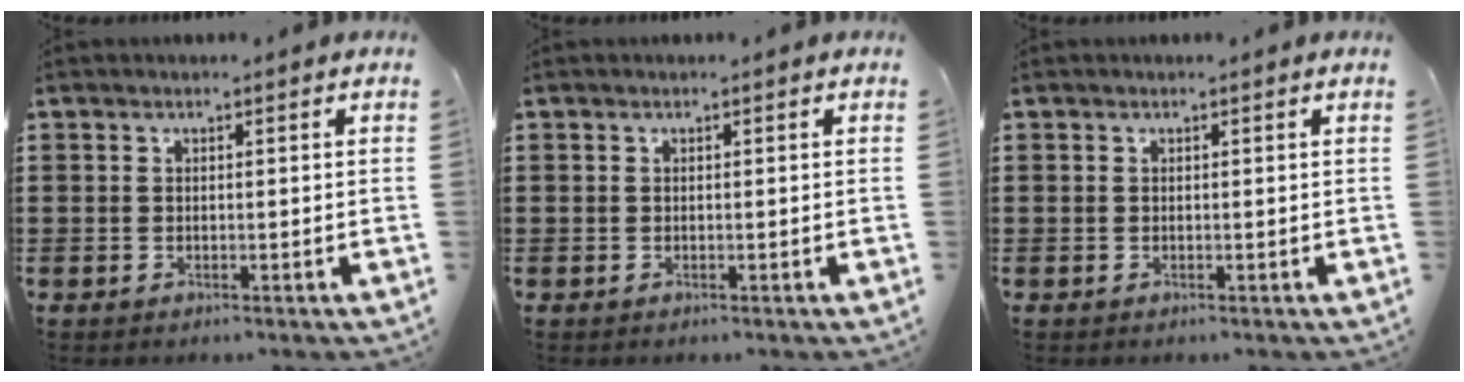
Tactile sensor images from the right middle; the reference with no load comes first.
{"total": 0.0}
{"total": 0.0}